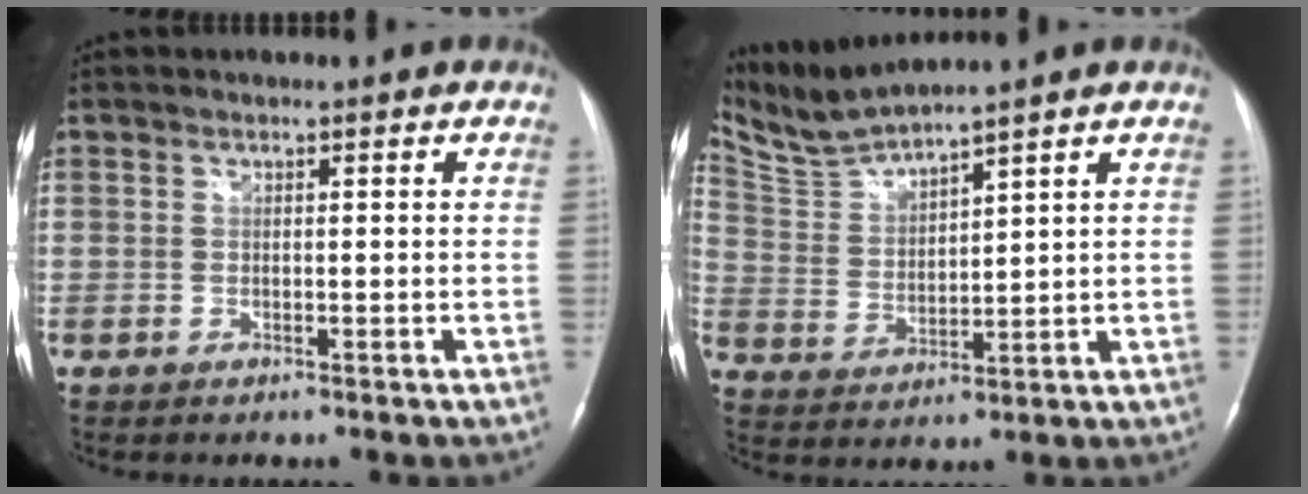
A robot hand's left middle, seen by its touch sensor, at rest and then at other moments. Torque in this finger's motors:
{"motor_torque": [-0.27, -0.26, -0.12, 0.00]}